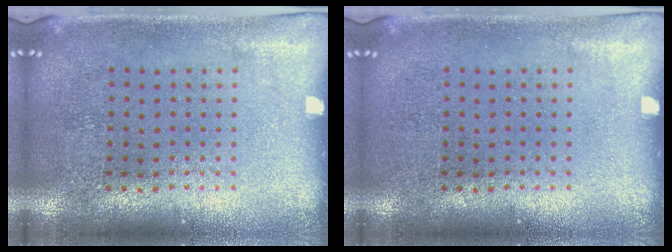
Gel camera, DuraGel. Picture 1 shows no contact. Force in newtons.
{"total": 0.0}